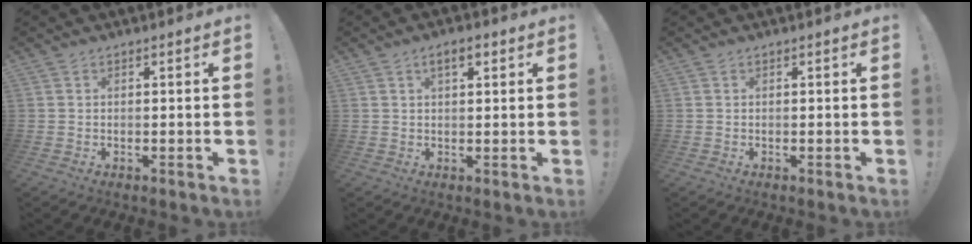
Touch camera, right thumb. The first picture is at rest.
{"total": 3.7, "force": [1.8, 1.4, 2.9], "torque": [-0.049, 0.000, 0.027]}
{"total": 0.0}